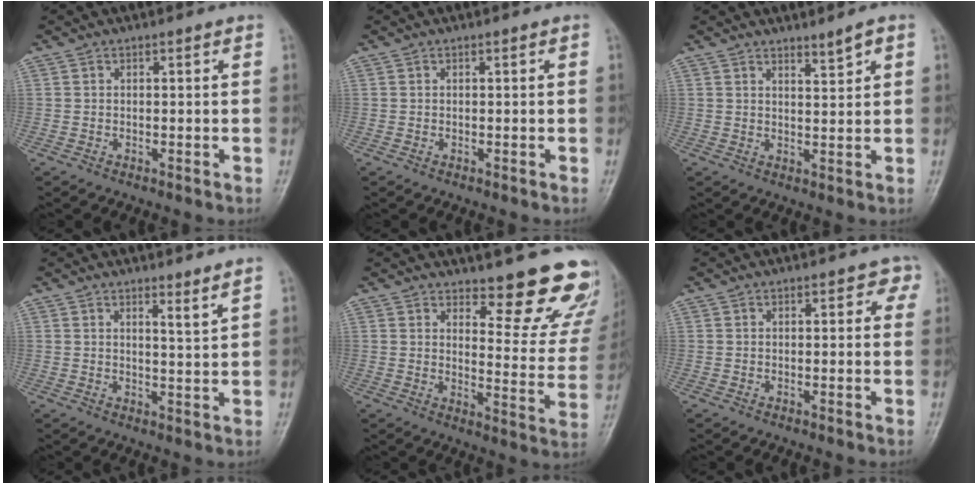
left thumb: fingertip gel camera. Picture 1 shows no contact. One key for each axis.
{"total": 0.0}
{"total": 2.6, "fx": 2.0, "fy": 0.2, "fz": 1.8, "tx": -0.028, "ty": -0.022, "tz": 0.036}
{"total": 2.7, "fx": 2.0, "fy": -0.4, "fz": 1.7, "tx": -0.027, "ty": -0.025, "tz": 0.033}
{"total": 15.2, "fx": 13.2, "fy": 4.4, "fz": 6.1, "tx": -0.025, "ty": -0.124, "tz": 0.149}
{"total": 2.3, "fx": 0.9, "fy": 1.5, "fz": 1.5, "tx": 0.007, "ty": 0.003, "tz": 0.002}